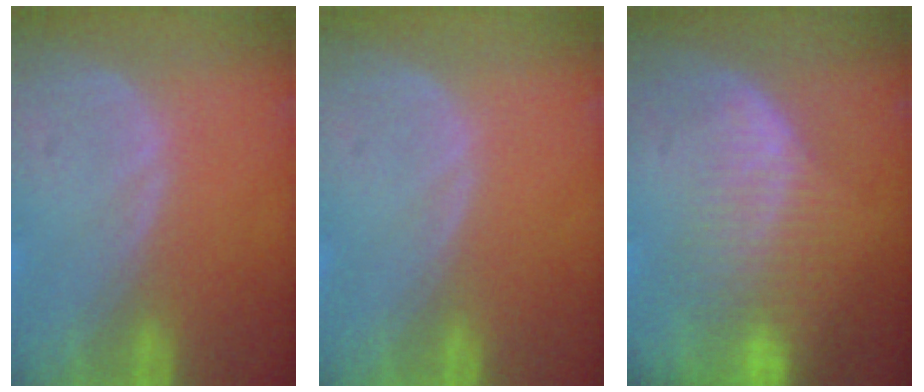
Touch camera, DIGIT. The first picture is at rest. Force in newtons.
{"total": 0.0}
{"total": 8.5, "press": 7.3, "slide": 4.4}